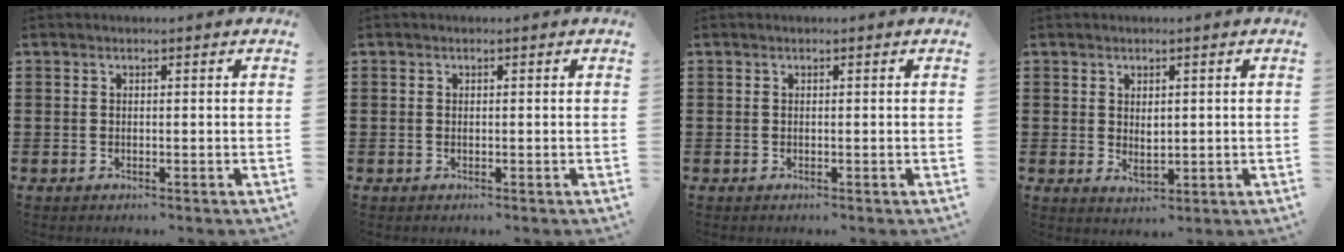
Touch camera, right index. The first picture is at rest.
{"total": 0.0}
{"total": 0.0}
{"total": 2.1, "force": [0.6, 1.3, 1.6], "torque": [-0.023, -0.001, 0.009]}